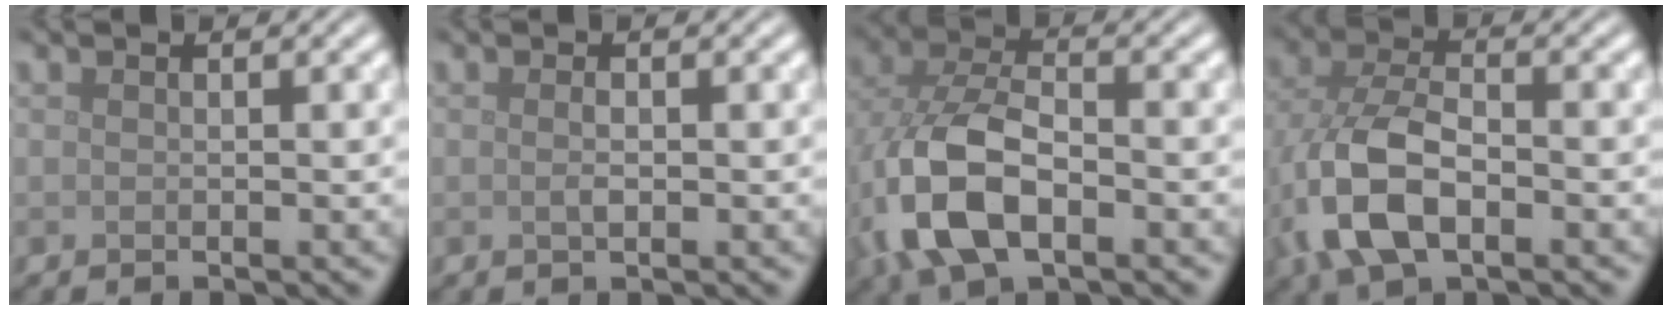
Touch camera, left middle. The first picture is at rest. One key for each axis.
{"total": 0.9, "fx": 0.0, "fy": 0.4, "fz": 0.9, "tx": -0.018, "ty": -0.002, "tz": 0.000}
{"total": 8.5, "fx": -2.7, "fy": 4.8, "fz": 6.5, "tx": -0.156, "ty": -0.004, "tz": -0.060}
{"total": 7.6, "fx": -2.4, "fy": 4.3, "fz": 5.9, "tx": -0.141, "ty": -0.003, "tz": -0.054}